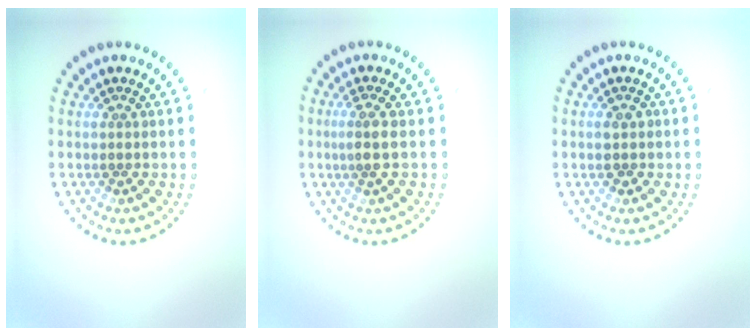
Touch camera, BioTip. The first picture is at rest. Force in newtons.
{"total": 1.7, "press": 1.3, "slide": 1.1}
{"total": 1.4, "press": 1.4, "slide": 0.3}